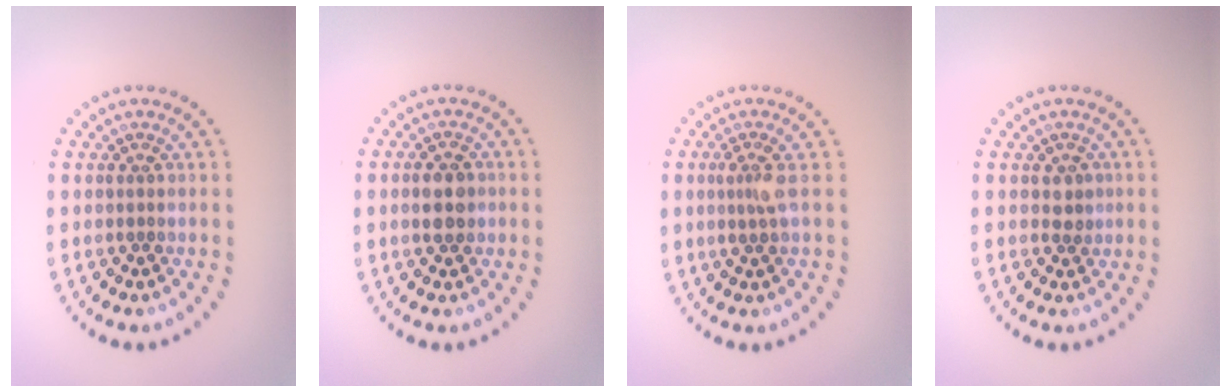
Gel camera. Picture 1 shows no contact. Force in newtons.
{"total": 2.6, "press": 2.6, "slide": 0.4}
{"total": 1.8, "press": 1.4, "slide": 1.1}
{"total": 1.4, "press": 1.3, "slide": 0.5}